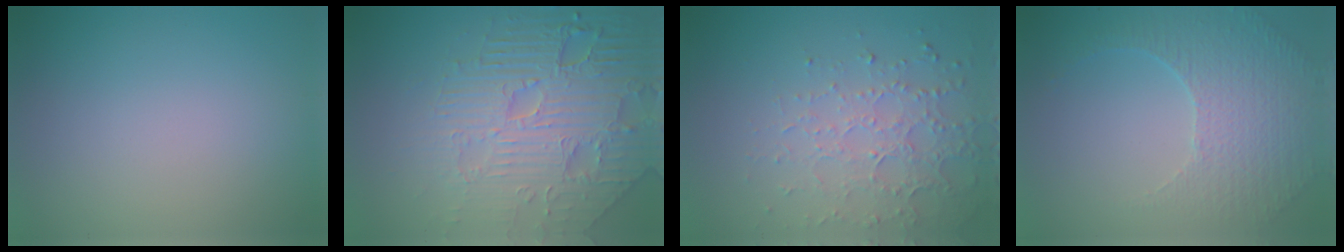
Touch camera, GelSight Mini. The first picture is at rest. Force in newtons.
{"total": 8.6, "press": 6.3, "slide": 5.9}
{"total": 4.6, "press": 3.3, "slide": 3.2}
{"total": 5.3, "press": 3.7, "slide": 3.8}